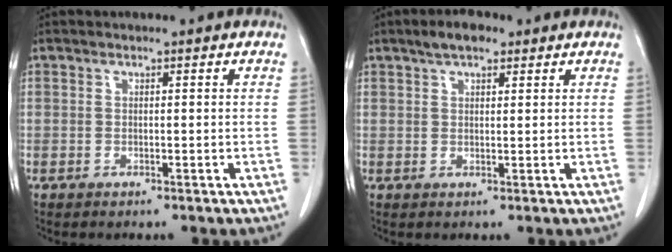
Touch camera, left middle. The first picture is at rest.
{"total": 4.0, "force": [2.7, 1.5, 2.5], "torque": [-0.047, 0.010, 0.044]}